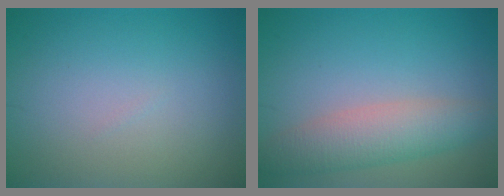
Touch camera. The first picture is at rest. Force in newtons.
{"total": 4.5, "press": 4.5, "slide": 0.1}